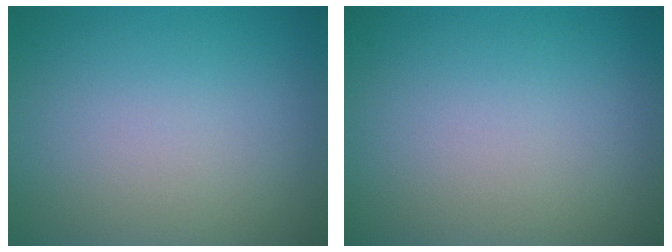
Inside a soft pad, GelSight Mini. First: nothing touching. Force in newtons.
{"total": 0.0}